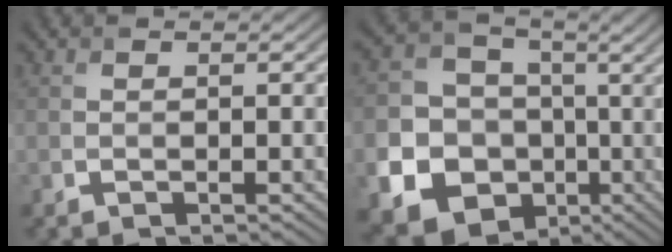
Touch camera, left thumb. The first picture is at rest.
{"total": 15.9, "force": [-4.4, 14.1, 5.9], "torque": [-0.158, -0.041, -0.081]}